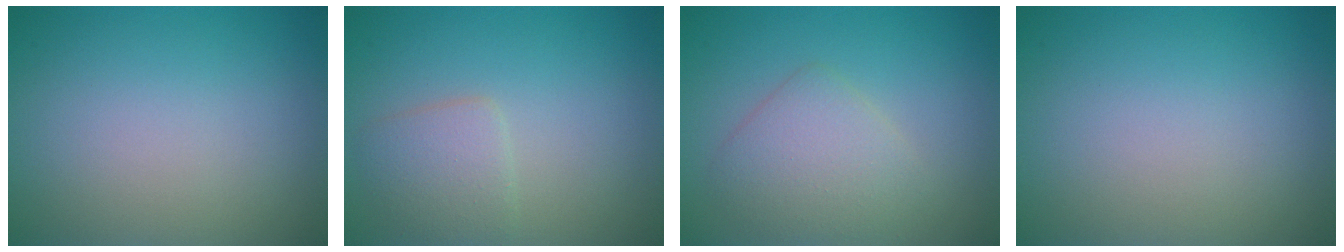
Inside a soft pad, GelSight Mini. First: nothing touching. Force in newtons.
{"total": 2.5, "press": 2.5, "slide": 0.1}
{"total": 3.3, "press": 3.3, "slide": 0.2}
{"total": 0.0}